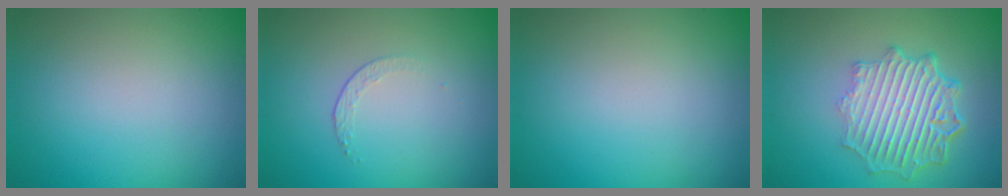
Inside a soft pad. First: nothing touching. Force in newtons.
{"total": 1.2, "press": 0.5, "slide": 1.1}
{"total": 0.0}
{"total": 6.9, "press": 5.0, "slide": 4.7}